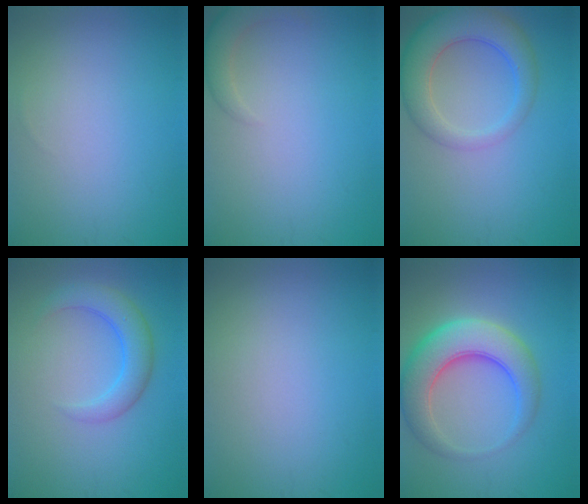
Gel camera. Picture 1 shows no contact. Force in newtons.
{"total": 2.3, "press": 2.3, "slide": 0.2}
{"total": 6.0, "press": 6.0, "slide": 0.4}
{"total": 3.6, "press": 3.6, "slide": 0.2}
{"total": 0.0}
{"total": 7.1, "press": 7.1, "slide": 0.3}